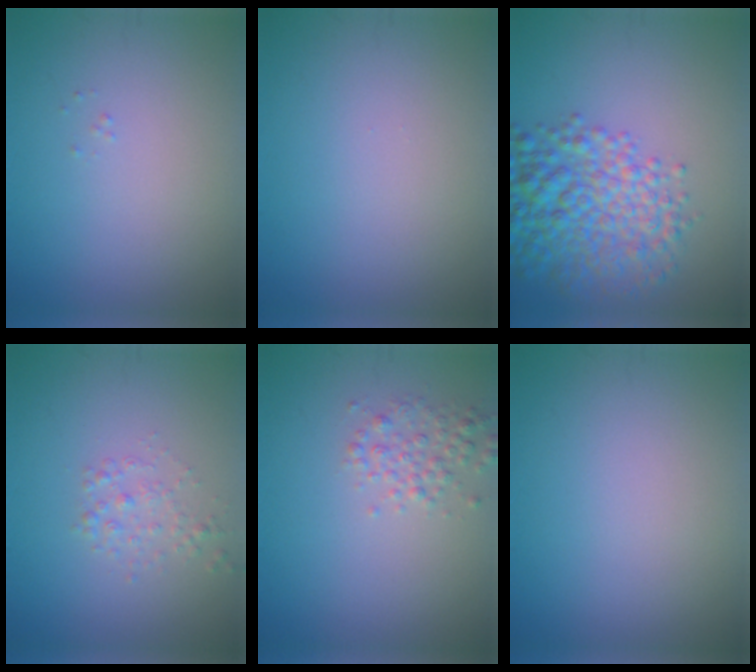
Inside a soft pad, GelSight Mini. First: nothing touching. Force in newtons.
{"total": 0.0}
{"total": 7.0, "press": 7.0, "slide": 0.2}
{"total": 1.4, "press": 1.4, "slide": 0.1}
{"total": 2.1, "press": 2.1, "slide": 0.0}
{"total": 0.0}